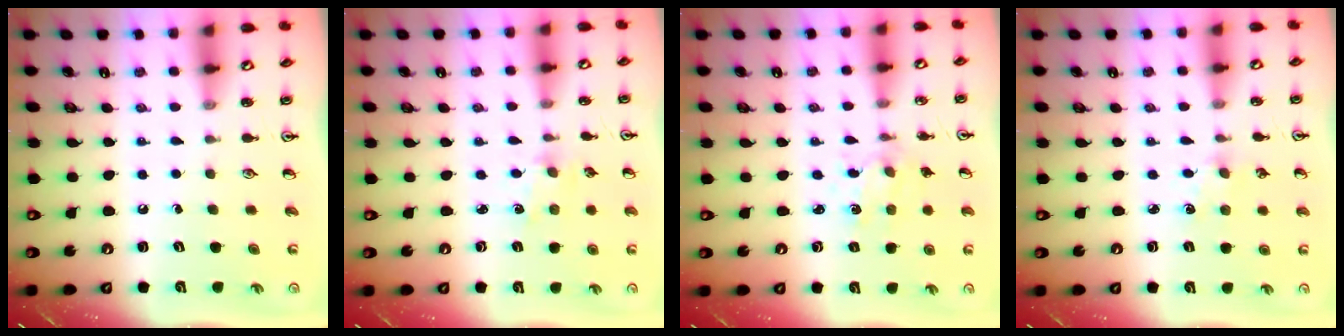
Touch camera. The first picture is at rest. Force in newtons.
{"total": 1.4, "press": 1.4, "slide": 0.3}
{"total": 1.5, "press": 1.5, "slide": 0.0}
{"total": 2.5, "press": 2.5, "slide": 0.4}